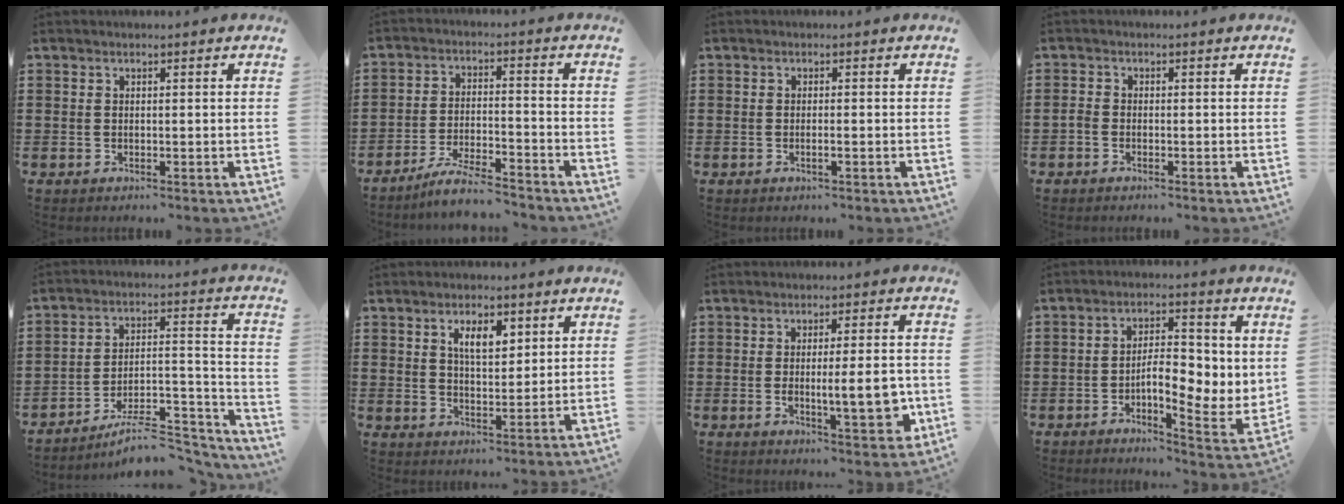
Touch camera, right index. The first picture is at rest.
{"total": 6.0, "force": [-5.5, 0.1, 2.2], "torque": [-0.050, -0.005, -0.108]}
{"total": 0.7, "force": [-0.4, 0.0, 0.6], "torque": [-0.010, -0.003, -0.006]}
{"total": 1.1, "force": [-0.8, 0.6, 0.4], "torque": [-0.018, -0.003, -0.018]}
{"total": 8.9, "force": [-7.6, 2.2, 4.1], "torque": [-0.051, 0.020, -0.141]}
{"total": 5.1, "force": [2.4, 2.2, 4.0], "torque": [-0.070, 0.003, 0.038]}
{"total": 8.6, "force": [-1.1, 2.3, 8.2], "torque": [-0.112, -0.011, -0.018]}
{"total": 6.9, "force": [0.1, 3.1, 6.1], "torque": [-0.096, -0.012, -0.008]}